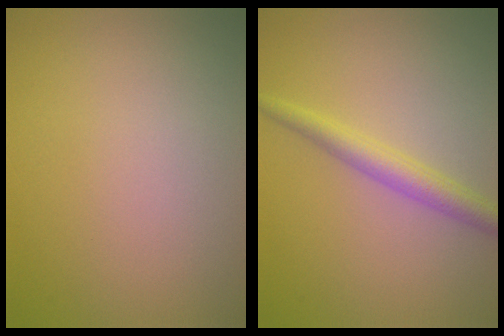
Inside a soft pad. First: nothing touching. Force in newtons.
{"total": 2.7, "press": 2.7, "slide": 0.1}